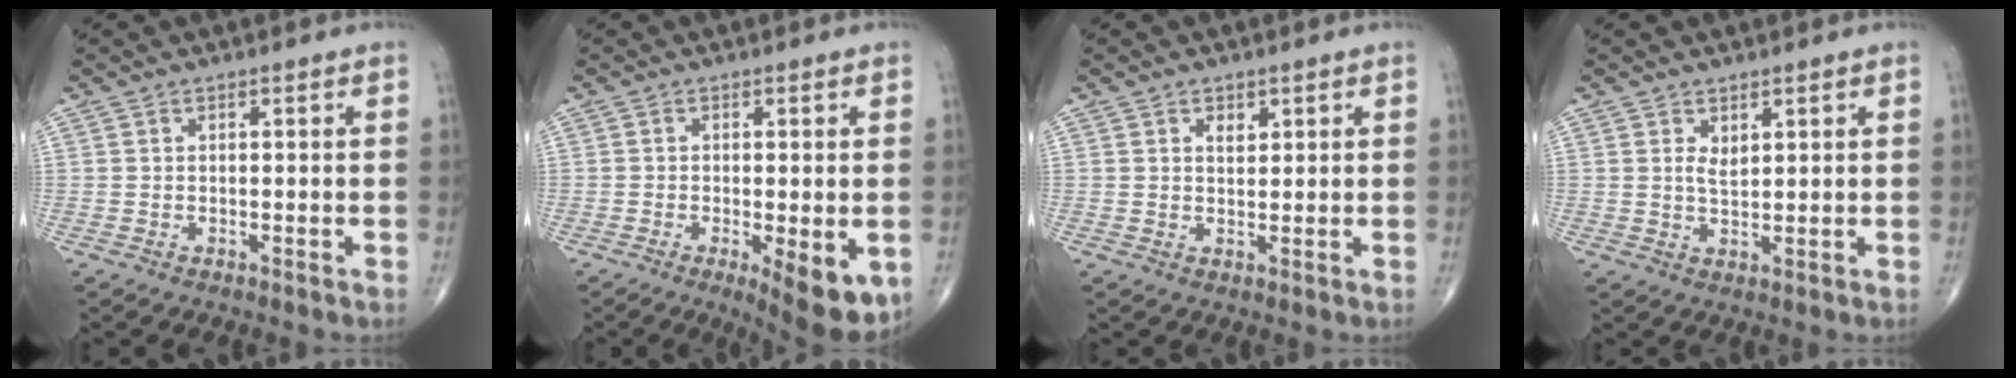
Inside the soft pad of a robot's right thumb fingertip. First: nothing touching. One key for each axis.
{"total": 9.5, "fx": -3.1, "fy": 3.0, "fz": 8.4, "tx": -0.113, "ty": -0.019, "tz": -0.040}
{"total": 2.3, "fx": 1.2, "fy": 1.4, "fz": 1.3, "tx": -0.010, "ty": -0.008, "tz": 0.021}
{"total": 2.4, "fx": 1.3, "fy": 1.2, "fz": 1.6, "tx": -0.022, "ty": -0.013, "tz": 0.028}